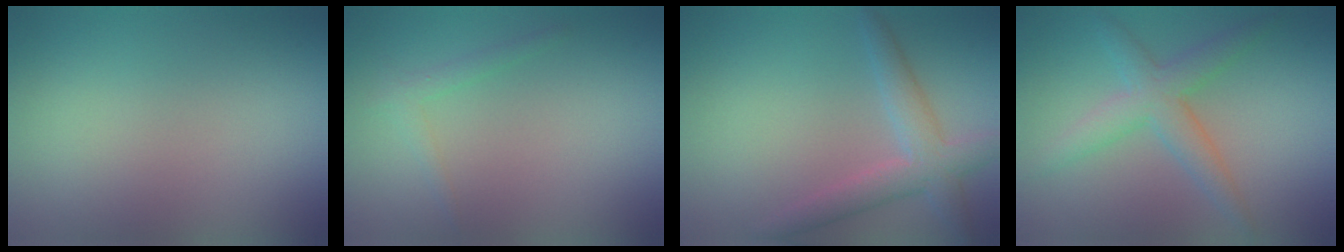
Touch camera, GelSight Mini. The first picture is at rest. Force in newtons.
{"total": 1.3, "press": 1.2, "slide": 0.1}
{"total": 3.5, "press": 3.5, "slide": 0.1}
{"total": 3.9, "press": 3.9, "slide": 0.2}